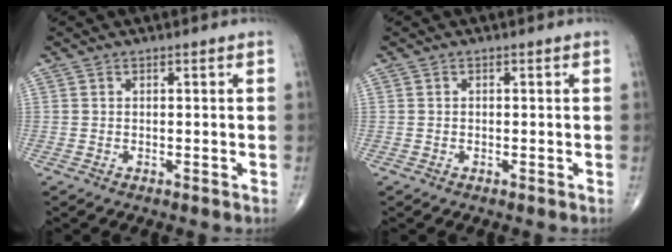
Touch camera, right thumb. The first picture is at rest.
{"total": 0.0}